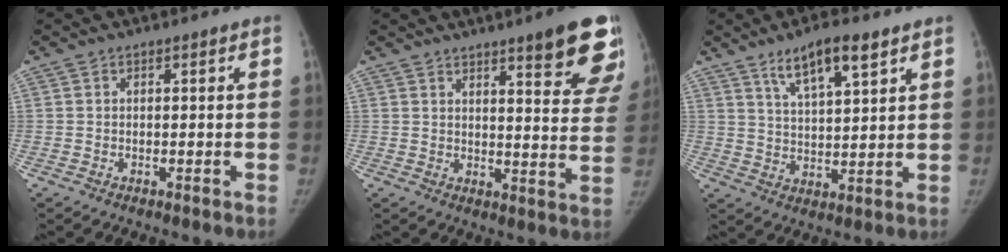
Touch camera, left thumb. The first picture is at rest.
{"total": 15.4, "force": [10.2, 3.0, 11.1], "torque": [-0.103, -0.053, 0.119]}
{"total": 9.6, "force": [6.1, 2.6, 7.0], "torque": [-0.110, -0.030, 0.109]}